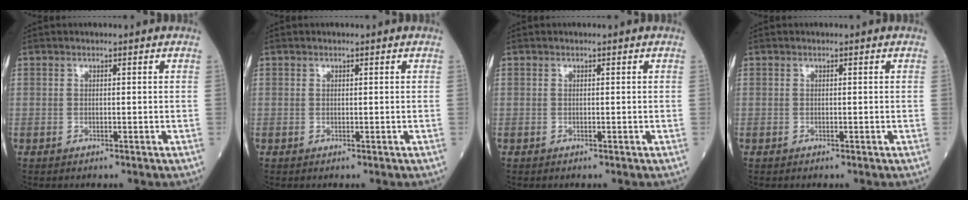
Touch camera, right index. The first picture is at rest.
{"total": 0.0}
{"total": 0.0}
{"total": 0.0}